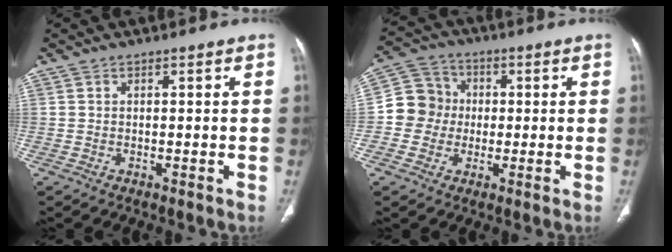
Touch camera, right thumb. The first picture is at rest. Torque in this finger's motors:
{"motor_torque": [1.06, 0.98, 0.42, -0.66, -0.10]}